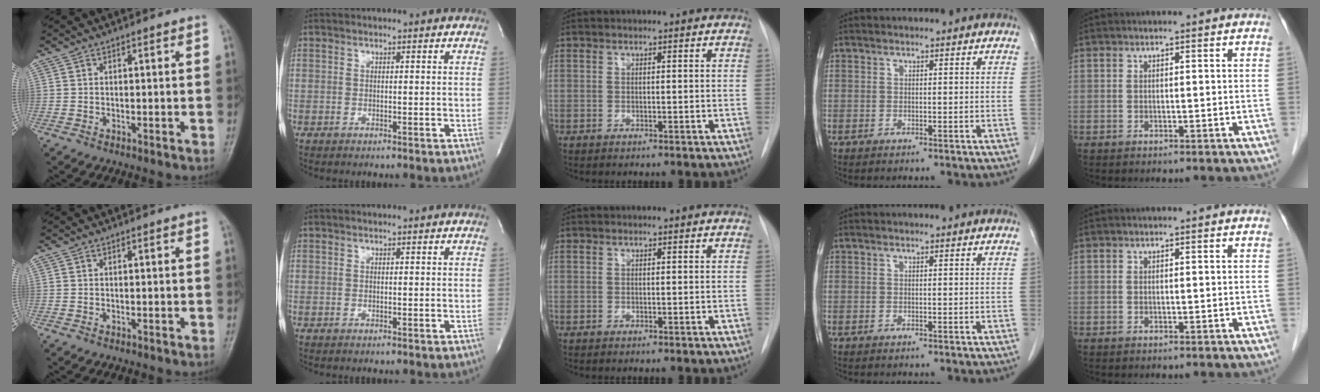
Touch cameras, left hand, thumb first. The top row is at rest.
{}